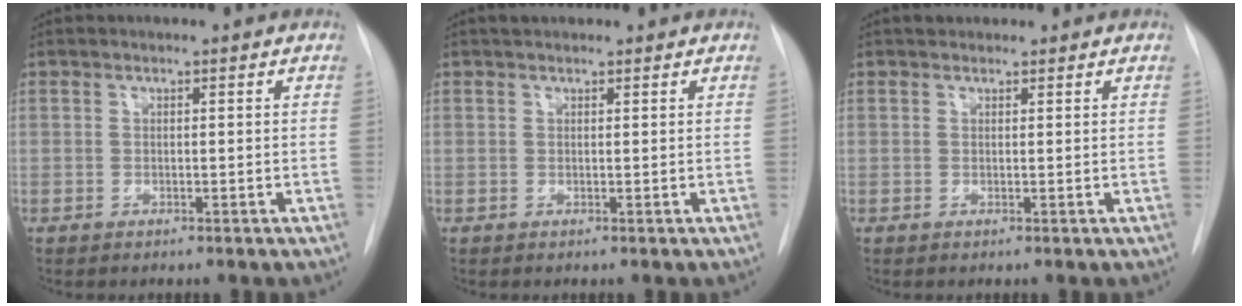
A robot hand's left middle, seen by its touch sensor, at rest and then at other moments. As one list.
[{"total": 1.7, "force": [1.5, 0.7, 0.6], "torque": [-0.014, 0.018, 0.023]}, {"total": 1.5, "force": [1.3, 0.8, 0.2], "torque": [-0.003, 0.013, 0.018]}]